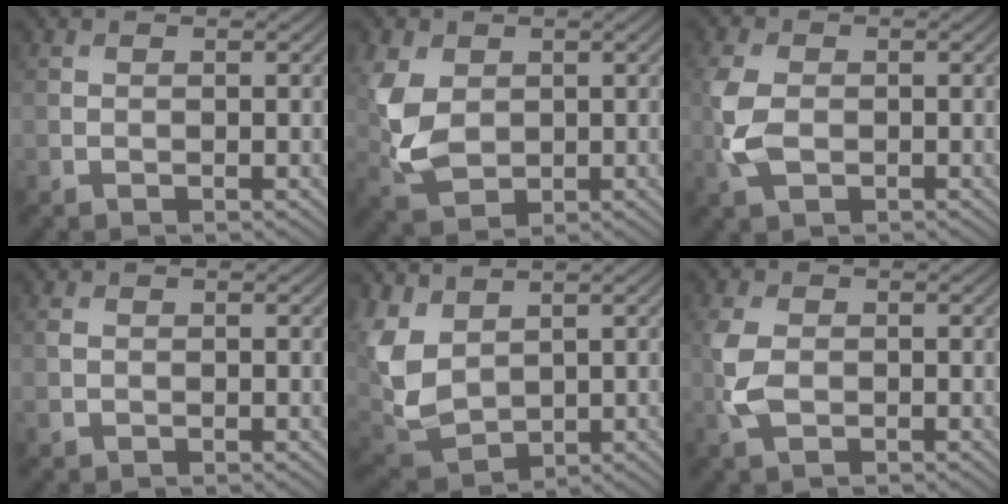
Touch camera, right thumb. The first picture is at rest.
{"total": 6.7, "force": [0.7, 4.7, 4.8], "torque": [-0.128, -0.003, 0.010]}
{"total": 5.2, "force": [-1.0, 3.3, 4.0], "torque": [-0.114, -0.003, -0.024]}
{"total": 0.9, "force": [0.0, 0.7, 0.5], "torque": [-0.018, -0.002, 0.000]}
{"total": 8.4, "force": [2.7, 5.5, 5.8], "torque": [-0.171, -0.002, 0.059]}
{"total": 4.2, "force": [-0.8, 2.5, 3.3], "torque": [-0.096, -0.002, -0.021]}